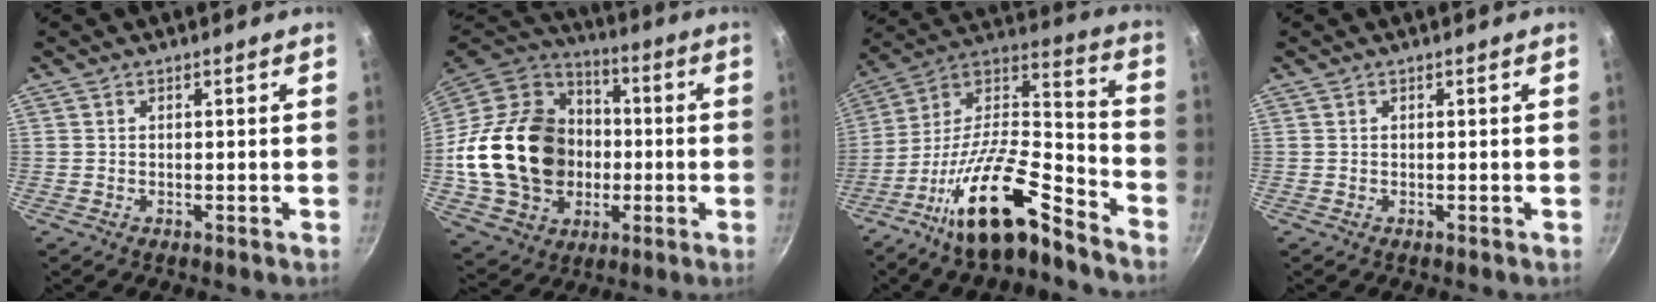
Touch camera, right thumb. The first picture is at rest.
{"total": 26.3, "force": [-2.0, 21.2, 15.4], "torque": [-0.250, 0.036, -0.021]}
{"total": 20.0, "force": [-12.6, 6.6, 14.1], "torque": [-0.224, 0.091, -0.236]}
{"total": 0.0}